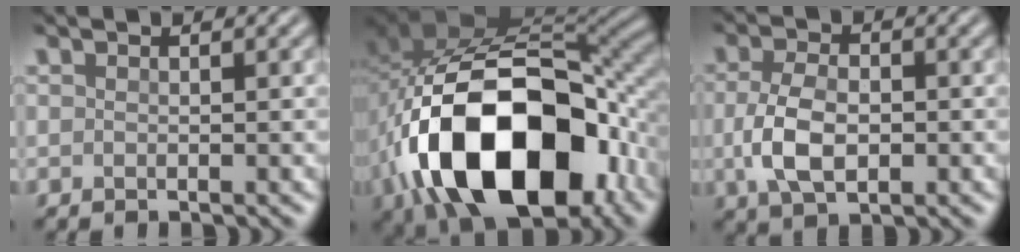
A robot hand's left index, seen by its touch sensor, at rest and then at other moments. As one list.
[{"total": 18.4, "force": [-6.1, 11.2, 13.3], "torque": [-0.229, -0.021, -0.094]}, {"total": 4.9, "force": [-0.6, 3.1, 3.8], "torque": [-0.082, -0.006, -0.013]}]